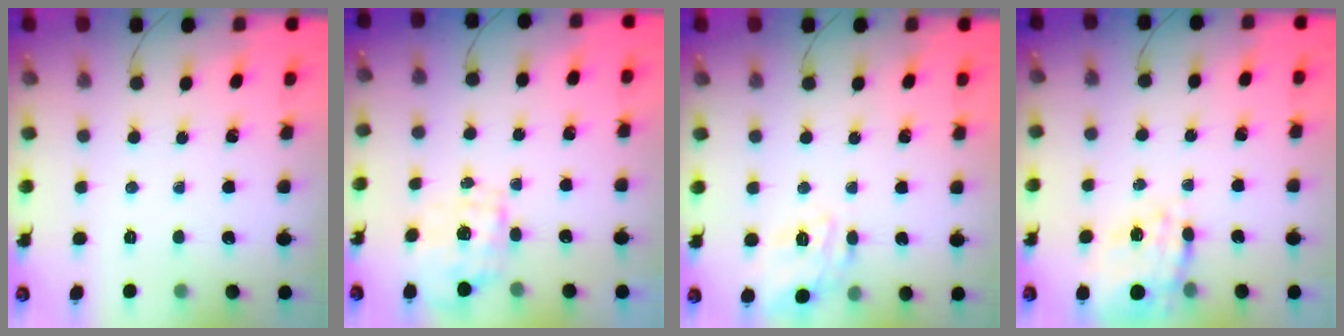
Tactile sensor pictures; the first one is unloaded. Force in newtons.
{"total": 1.1, "press": 1.0, "slide": 0.5}
{"total": 12.7, "press": 12.7, "slide": 0.6}
{"total": 15.3, "press": 15.0, "slide": 2.9}